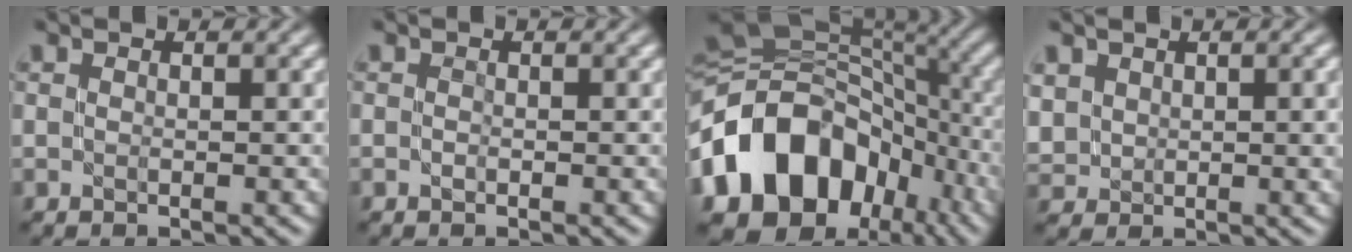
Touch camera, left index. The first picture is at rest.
{"total": 0.0}
{"total": 15.9, "force": [-5.7, 11.9, 8.9], "torque": [-0.166, 0.004, -0.115]}
{"total": 5.0, "force": [1.5, 3.7, 3.1], "torque": [-0.076, -0.001, 0.031]}